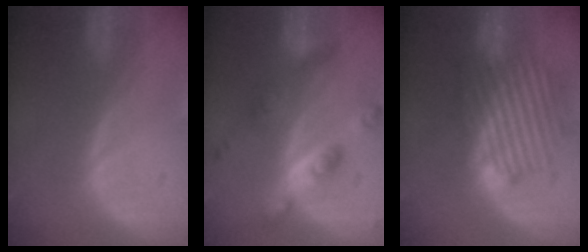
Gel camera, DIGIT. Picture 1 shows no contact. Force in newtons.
{"total": 7.4, "press": 7.4, "slide": 0.5}
{"total": 8.7, "press": 8.6, "slide": 1.6}